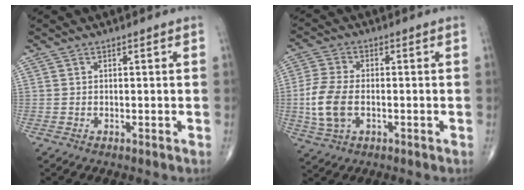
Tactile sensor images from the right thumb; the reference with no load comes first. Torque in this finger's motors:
{"motor_torque": [-0.15, 0.52, 0.89, 0.00, 0.28]}